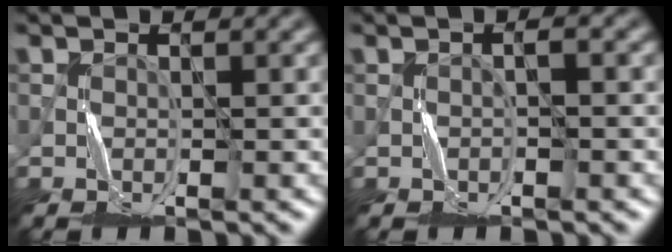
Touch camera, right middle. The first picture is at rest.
{"total": 1.3, "force": [0.1, 0.3, 1.2], "torque": [-0.013, -0.001, -0.001]}